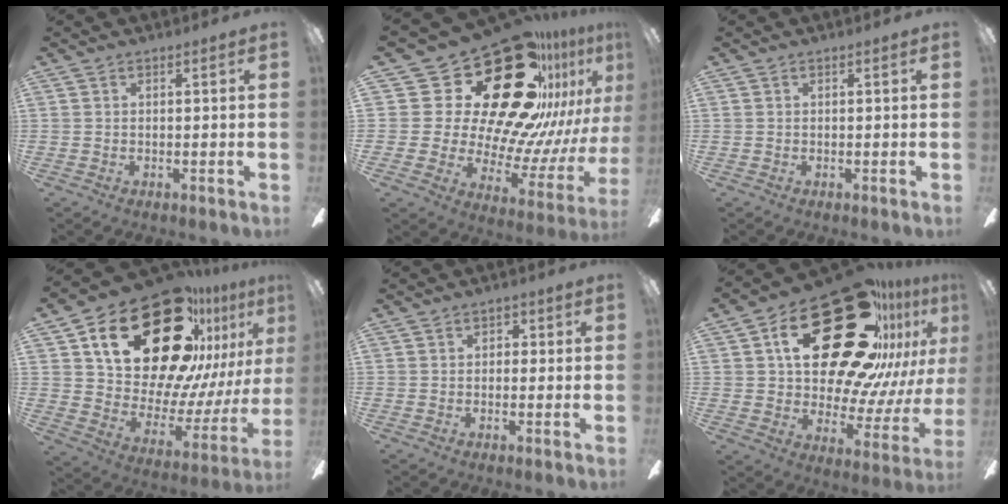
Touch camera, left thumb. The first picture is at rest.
{"total": 36.8, "force": [20.2, 19.7, 23.7], "torque": [-0.341, -0.172, 0.392]}
{"total": 0.0}
{"total": 33.8, "force": [19.0, 18.1, 21.3], "torque": [-0.326, -0.113, 0.357]}
{"total": 1.7, "force": [-0.3, 1.4, 0.8], "torque": [-0.015, 0.009, -0.007]}
{"total": 36.8, "force": [18.4, 18.2, 26.1], "torque": [-0.364, -0.107, 0.344]}